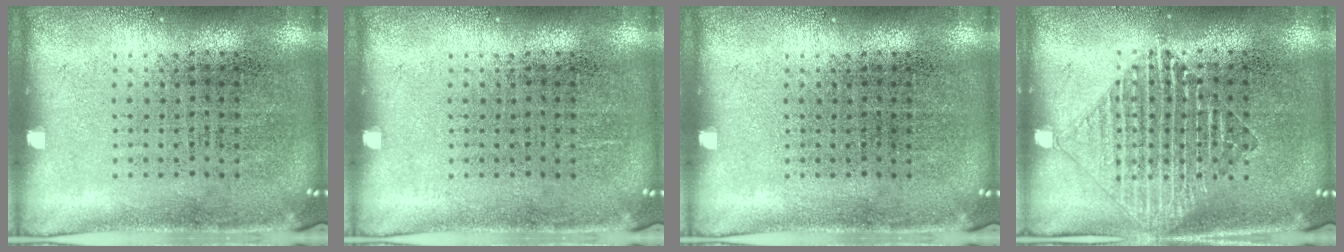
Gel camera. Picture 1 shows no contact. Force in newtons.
{"total": 0.0}
{"total": 0.0}
{"total": 1.3, "press": 1.3, "slide": 0.2}